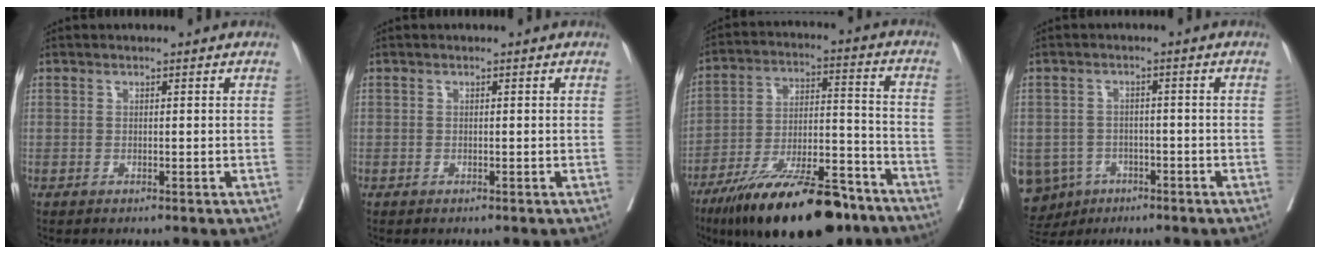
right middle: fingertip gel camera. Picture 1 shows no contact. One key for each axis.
{"total": 0.6, "fx": -0.2, "fy": 0.6, "fz": -0.1, "tx": 0.010, "ty": 0.009, "tz": -0.007}
{"total": 21.2, "fx": -15.7, "fy": 5.1, "fz": 13.3, "tx": -0.188, "ty": 0.001, "tz": -0.261}
{"total": 10.5, "fx": -5.2, "fy": 8.7, "fz": 2.7, "tx": -0.078, "ty": 0.003, "tz": -0.070}